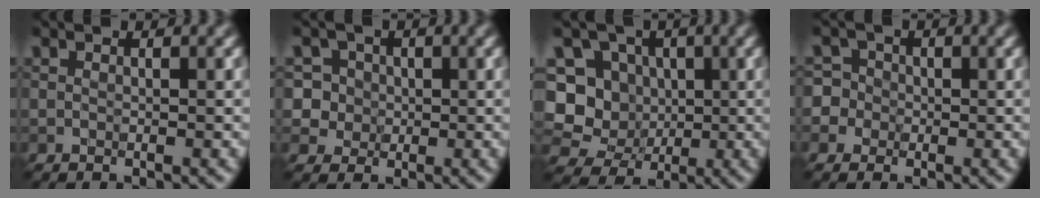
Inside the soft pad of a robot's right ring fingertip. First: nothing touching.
{"total": 6.1, "force": [1.6, 5.6, 1.9], "torque": [-0.028, 0.035, 0.006]}
{"total": 10.9, "force": [0.0, 10.2, 3.7], "torque": [-0.085, 0.028, -0.030]}
{"total": 4.9, "force": [-0.6, 4.7, 1.2], "torque": [-0.007, 0.027, -0.039]}